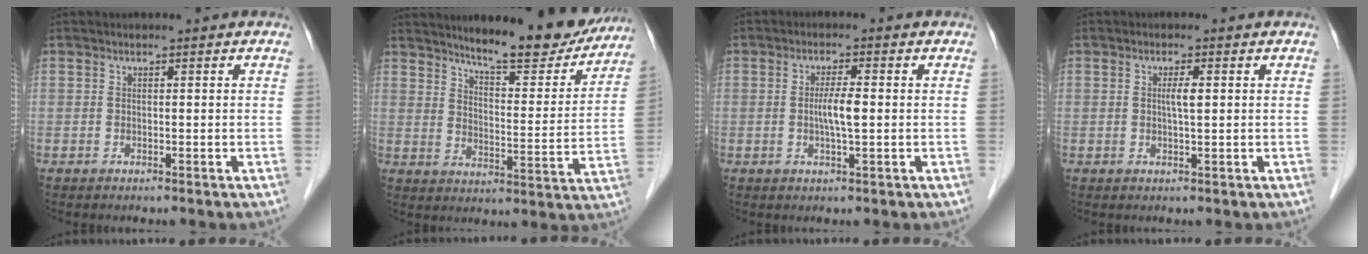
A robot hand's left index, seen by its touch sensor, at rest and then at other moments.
{"total": 16.2, "force": [14.4, 2.5, 7.1], "torque": [-0.094, -0.032, 0.191]}
{"total": 3.6, "force": [-0.2, 0.3, 3.6], "torque": [-0.068, -0.002, -0.004]}
{"total": 2.0, "force": [0.3, 0.2, 1.9], "torque": [-0.037, 0.001, 0.004]}